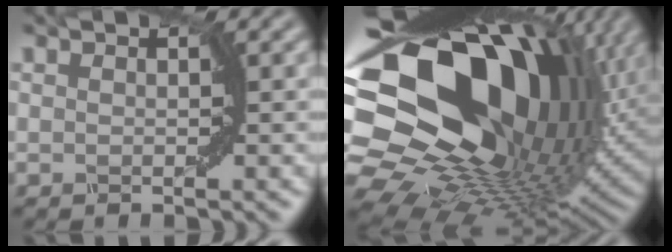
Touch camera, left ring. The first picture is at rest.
{"total": 20.4, "force": [5.1, 13.6, 14.3], "torque": [-0.261, -0.009, 0.103]}